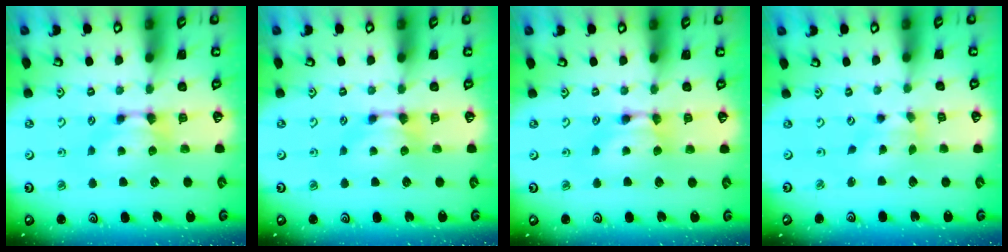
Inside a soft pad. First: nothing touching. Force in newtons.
{"total": 0.0}
{"total": 1.8, "press": 1.8, "slide": 0.1}
{"total": 1.5, "press": 0.6, "slide": 1.4}